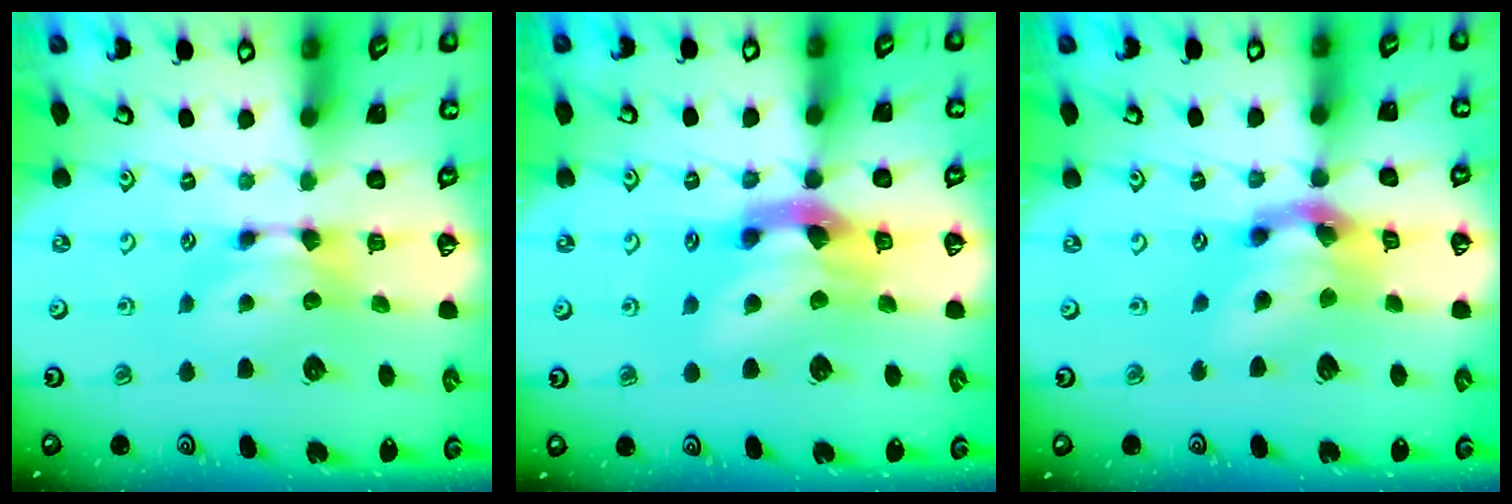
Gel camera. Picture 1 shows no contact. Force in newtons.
{"total": 6.1, "press": 5.8, "slide": 2.2}
{"total": 8.3, "press": 7.9, "slide": 2.4}